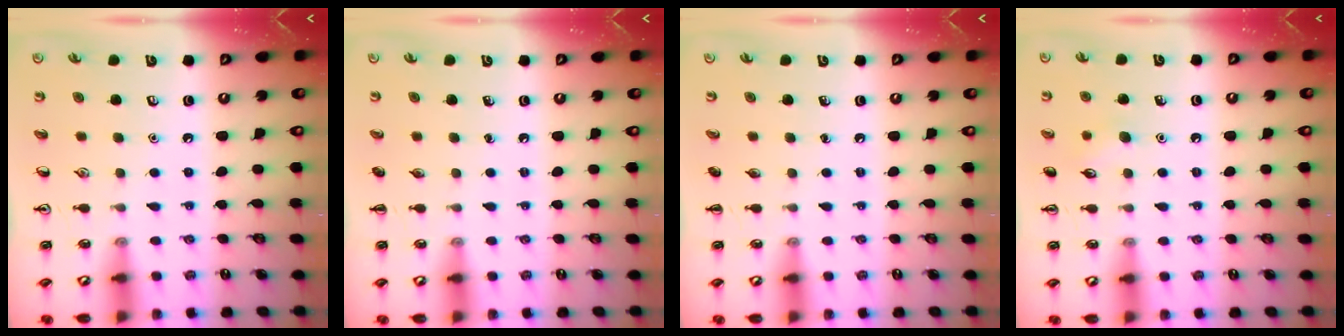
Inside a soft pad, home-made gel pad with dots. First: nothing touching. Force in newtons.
{"total": 0.0}
{"total": 0.0}
{"total": 6.4, "press": 6.2, "slide": 1.7}